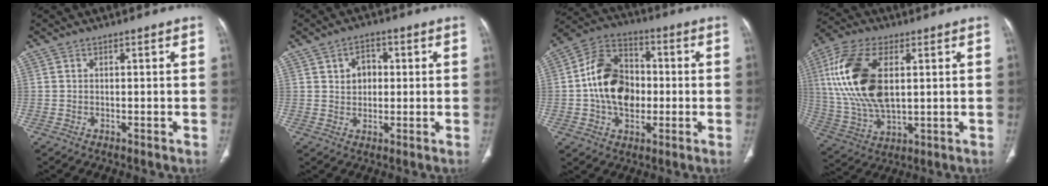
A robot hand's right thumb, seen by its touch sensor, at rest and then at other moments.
{"total": 4.8, "force": [1.0, 3.7, 2.9], "torque": [-0.022, 0.003, 0.014]}
{"total": 15.3, "force": [-0.8, 11.0, 10.6], "torque": [-0.161, 0.028, -0.017]}
{"total": 18.8, "force": [3.8, 9.7, 15.6], "torque": [-0.328, -0.005, 0.076]}